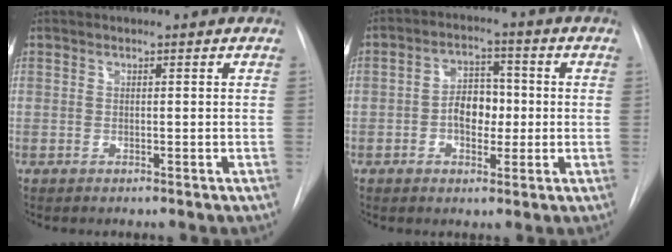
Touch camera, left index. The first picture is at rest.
{"total": 5.6, "force": [-1.2, 3.6, 4.2], "torque": [-0.073, 0.013, -0.020]}